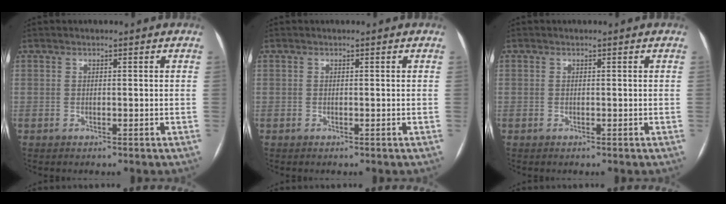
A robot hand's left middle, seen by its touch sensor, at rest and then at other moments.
{"total": 0.0}
{"total": 0.0}